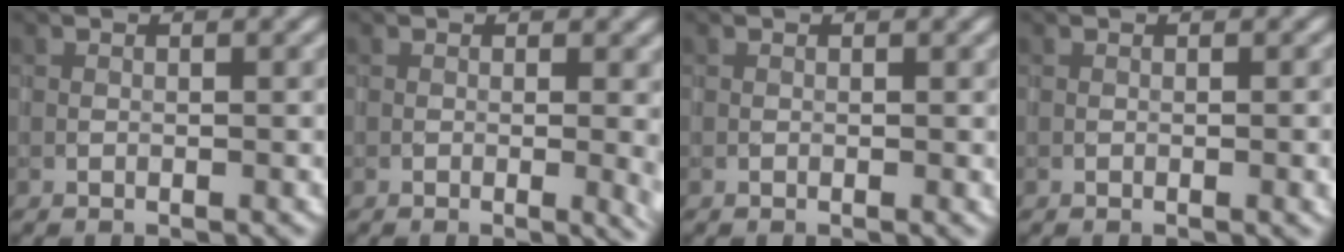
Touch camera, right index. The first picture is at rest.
{"total": 3.8, "force": [-0.5, 1.6, 3.4], "torque": [-0.035, -0.010, 0.002]}
{"total": 0.0}
{"total": 1.5, "force": [-0.4, 0.5, 1.3], "torque": [-0.019, -0.005, -0.002]}